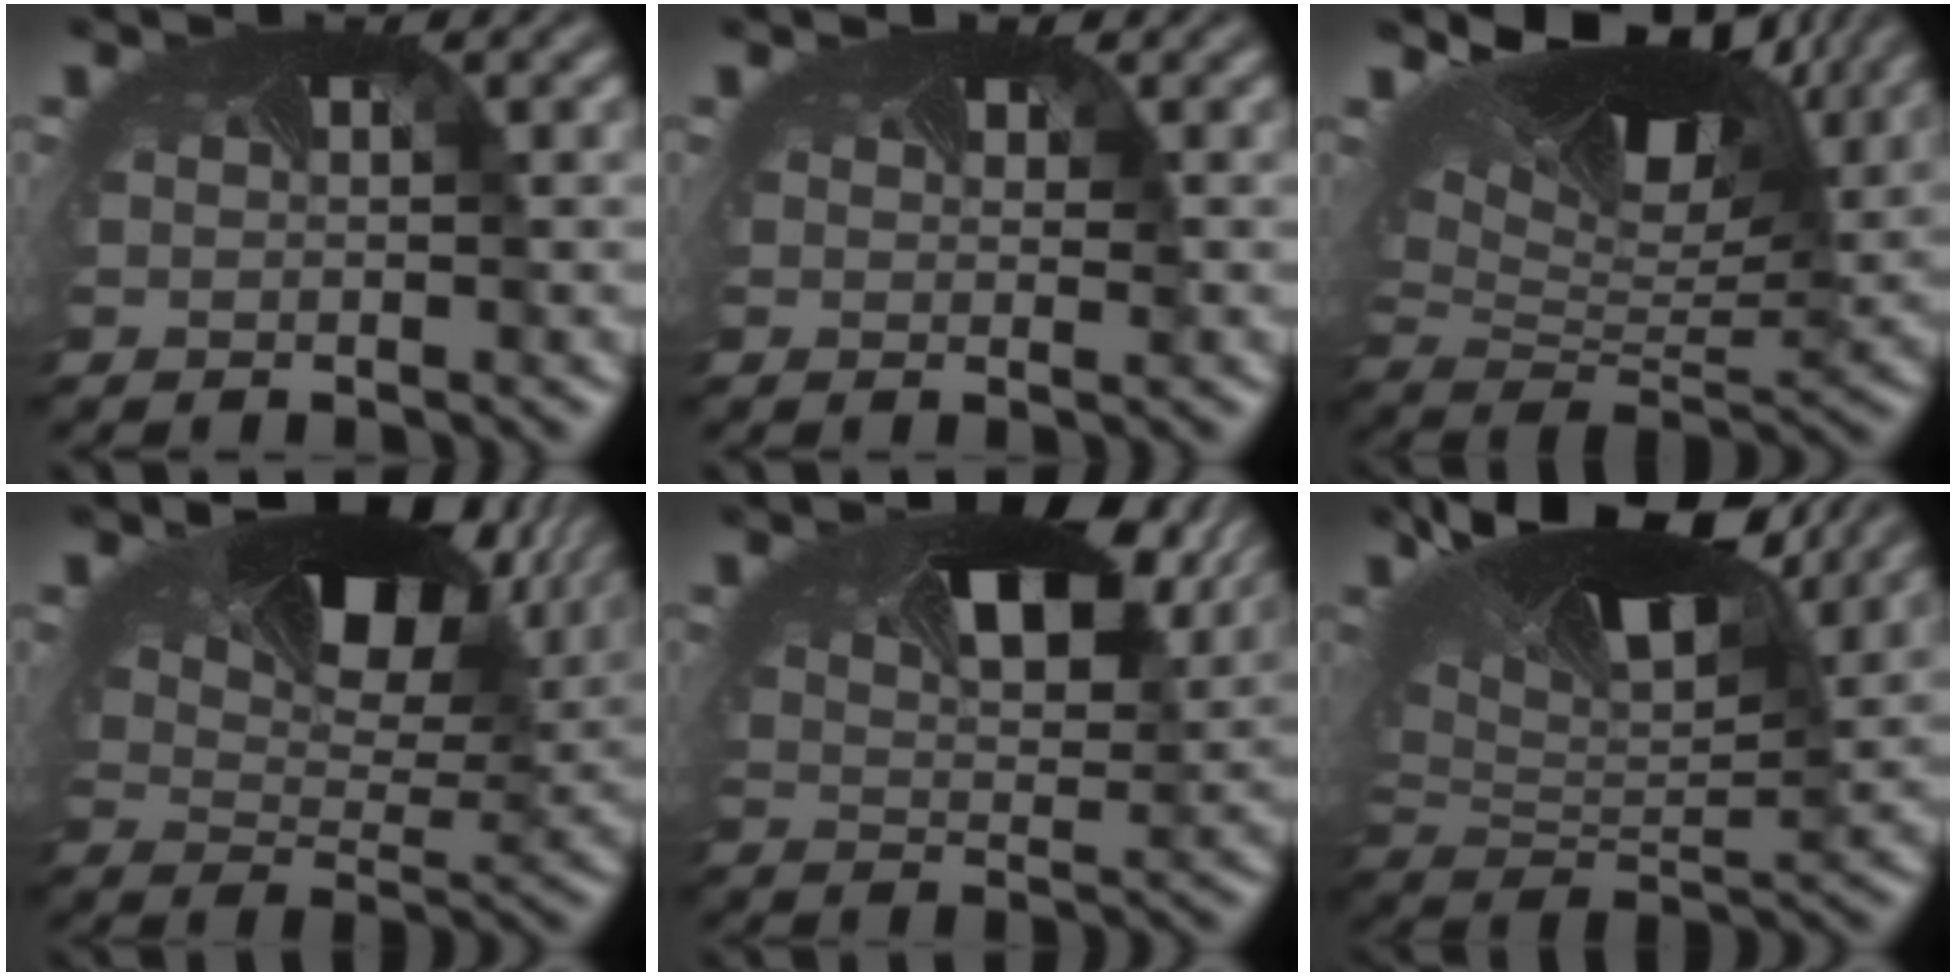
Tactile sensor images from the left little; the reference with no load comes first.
{"total": 0.6, "force": [0.5, 0.1, -0.2], "torque": [-0.002, -0.008, 0.007]}
{"total": 11.4, "force": [6.6, 5.7, 7.3], "torque": [-0.156, 0.003, 0.120]}
{"total": 10.0, "force": [5.7, 5.1, 6.5], "torque": [-0.121, 0.001, 0.094]}
{"total": 7.2, "force": [3.5, 3.6, 5.2], "torque": [-0.096, -0.006, 0.059]}
{"total": 11.2, "force": [5.9, 5.2, 7.9], "torque": [-0.158, -0.003, 0.107]}